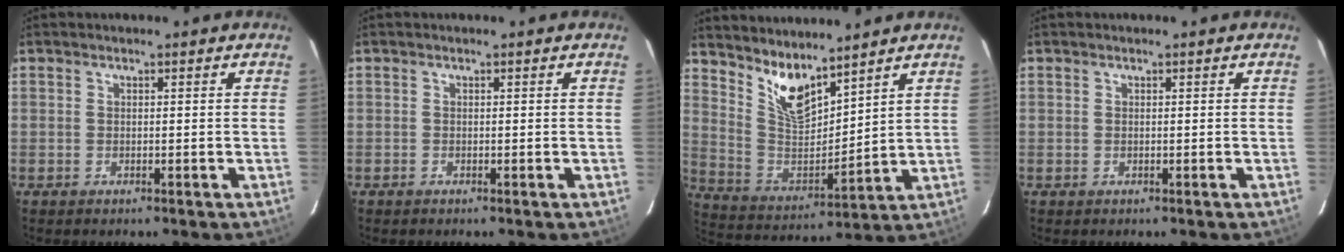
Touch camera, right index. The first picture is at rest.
{"total": 0.0}
{"total": 10.7, "force": [8.2, 3.4, 5.9], "torque": [-0.117, -0.012, 0.167]}
{"total": 0.0}